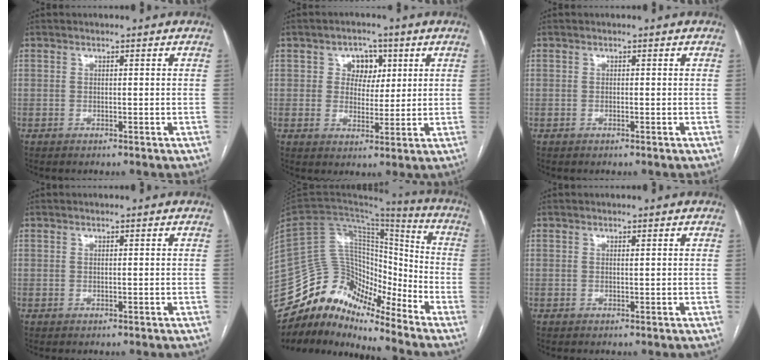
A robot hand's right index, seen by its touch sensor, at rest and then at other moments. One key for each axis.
{"total": 5.3, "fx": 1.7, "fy": 4.3, "fz": 2.6, "tx": -0.034, "ty": 0.015, "tz": 0.029}
{"total": 0.0}
{"total": 0.0}
{"total": 16.4, "fx": -14.7, "fy": 5.6, "fz": 4.8, "tx": -0.079, "ty": 0.066, "tz": -0.263}
{"total": 0.0}